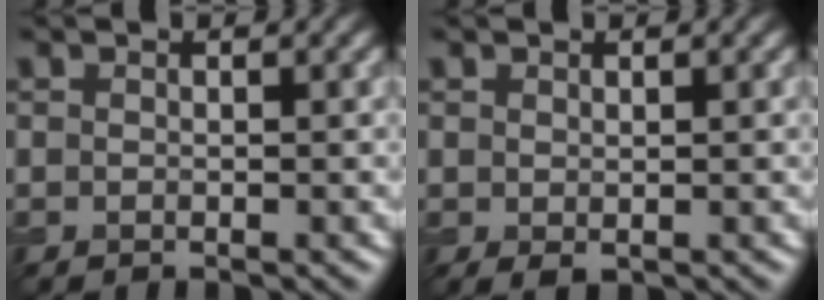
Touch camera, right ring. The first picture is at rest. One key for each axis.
{"total": 0.7, "fx": 0.0, "fy": 0.3, "fz": 0.6, "tx": -0.012, "ty": -0.002, "tz": 0.003}